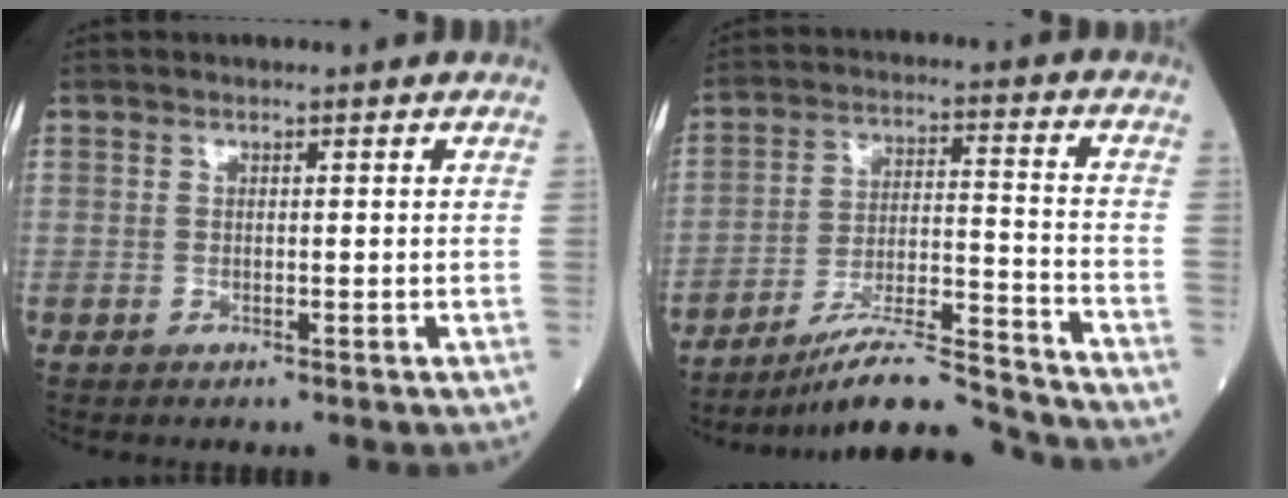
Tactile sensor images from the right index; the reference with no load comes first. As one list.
[{"total": 12.9, "force": [-12.1, -0.3, 4.5], "torque": [-0.068, 0.022, -0.208]}]